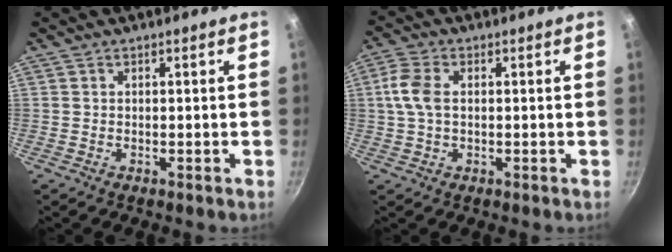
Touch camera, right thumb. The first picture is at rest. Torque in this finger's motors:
{"motor_torque": [0.01, 0.25, 1.02, -0.06, 0.09]}